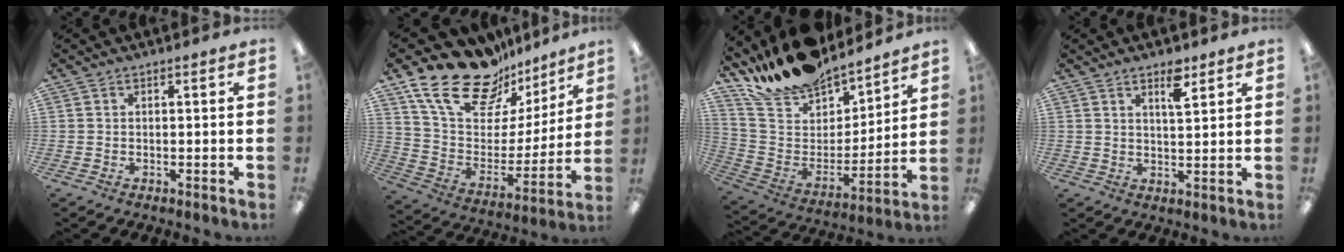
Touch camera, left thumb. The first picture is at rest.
{"total": 22.4, "force": [16.3, 11.7, 10.1], "torque": [-0.175, -0.109, 0.295]}
{"total": 18.8, "force": [16.8, 7.0, 4.9], "torque": [-0.114, -0.129, 0.303]}
{"total": 5.6, "force": [3.8, 1.9, 3.7], "torque": [-0.051, -0.016, 0.060]}